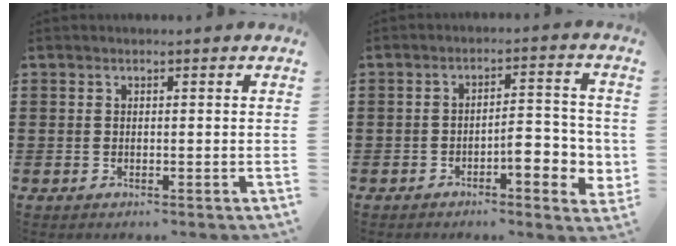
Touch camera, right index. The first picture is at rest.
{"total": 5.6, "force": [-2.0, 1.8, 4.9], "torque": [-0.066, -0.001, -0.041]}